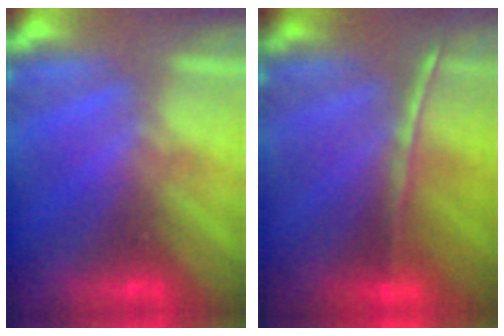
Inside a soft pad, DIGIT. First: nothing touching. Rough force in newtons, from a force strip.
{"total": 1.6}